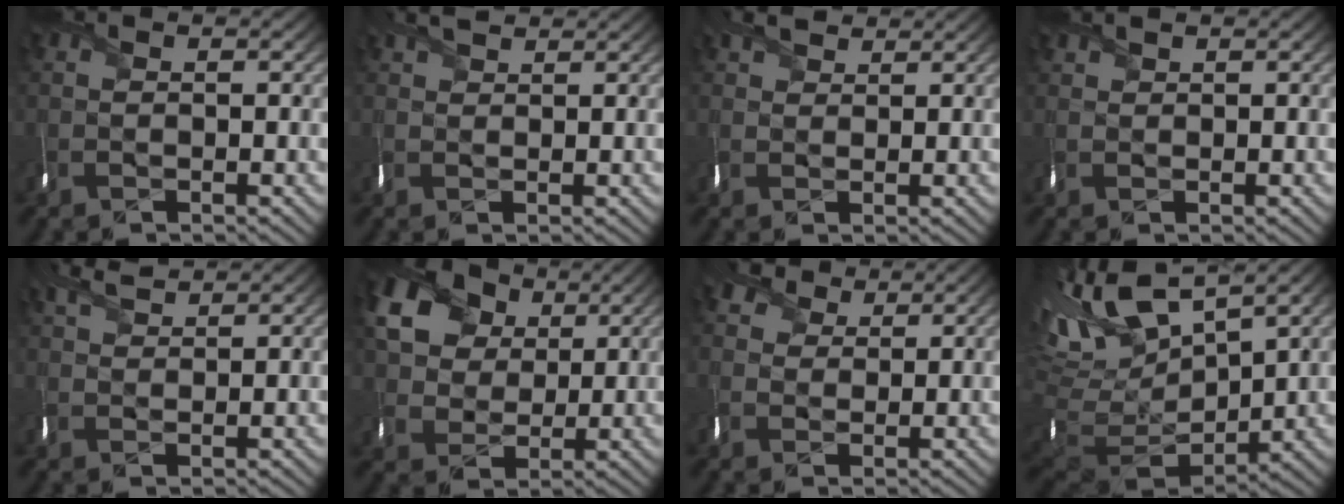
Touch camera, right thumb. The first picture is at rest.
{"total": 1.6, "force": [1.4, 0.0, -0.7], "torque": [0.000, 0.007, 0.027]}
{"total": 1.9, "force": [1.7, 0.5, -0.6], "torque": [-0.001, 0.006, 0.029]}
{"total": 1.5, "force": [0.7, -0.5, -1.3], "torque": [0.018, 0.005, 0.012]}
{"total": 2.1, "force": [2.1, 0.1, 0.0], "torque": [-0.021, 0.009, 0.042]}
{"total": 11.4, "force": [5.4, 8.4, 5.5], "torque": [-0.165, 0.034, 0.090]}
{"total": 2.7, "force": [2.1, 1.6, -0.5], "torque": [0.000, 0.006, 0.035]}
{"total": 13.8, "force": [4.1, 6.5, 11.4], "torque": [-0.262, -0.010, 0.100]}